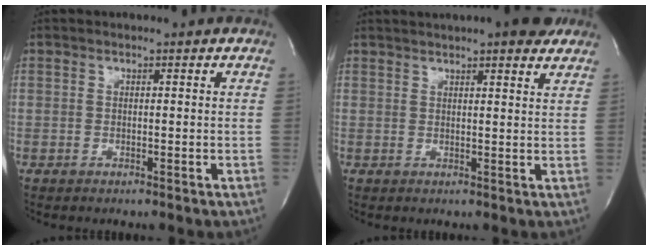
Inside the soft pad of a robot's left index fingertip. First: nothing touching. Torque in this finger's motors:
{"motor_torque": [0.21, -0.43, 0.69, 0.15]}